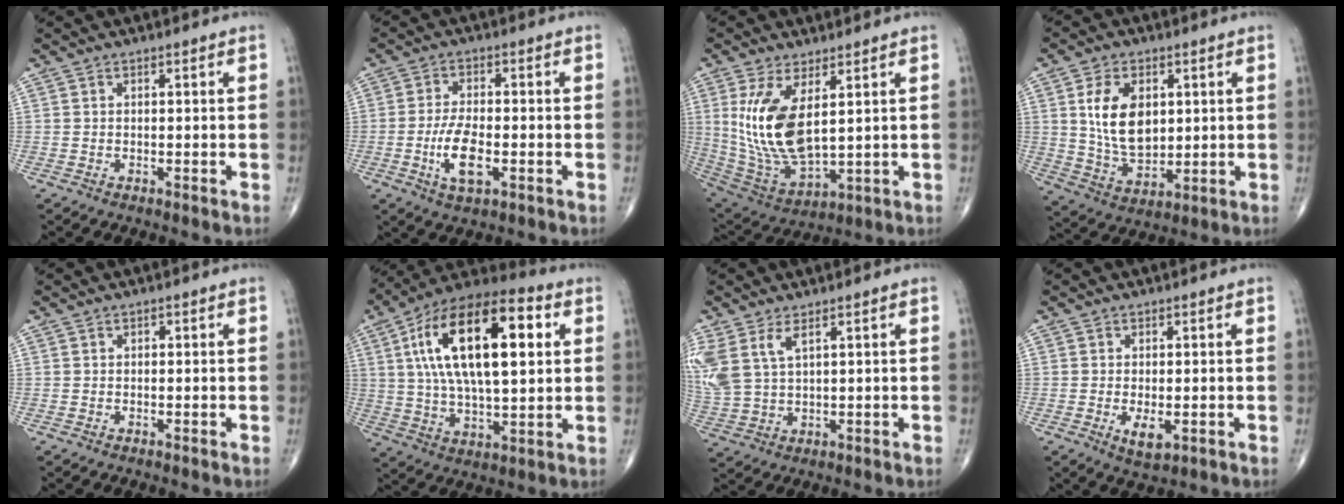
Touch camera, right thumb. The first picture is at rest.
{"total": 8.1, "force": [-2.3, 3.3, 7.0], "torque": [-0.136, 0.006, -0.041]}
{"total": 15.2, "force": [3.6, 6.8, 13.2], "torque": [-0.261, -0.027, 0.091]}
{"total": 12.2, "force": [2.6, 7.6, 9.2], "torque": [-0.147, -0.017, 0.057]}
{"total": 0.0}
{"total": 24.8, "force": [6.1, 10.7, 21.5], "torque": [-0.371, 0.011, 0.092]}
{"total": 9.0, "force": [4.1, 4.3, 6.7], "torque": [-0.169, -0.006, 0.095]}
{"total": 3.7, "force": [-0.9, 1.7, 3.1], "torque": [-0.053, -0.009, -0.010]}